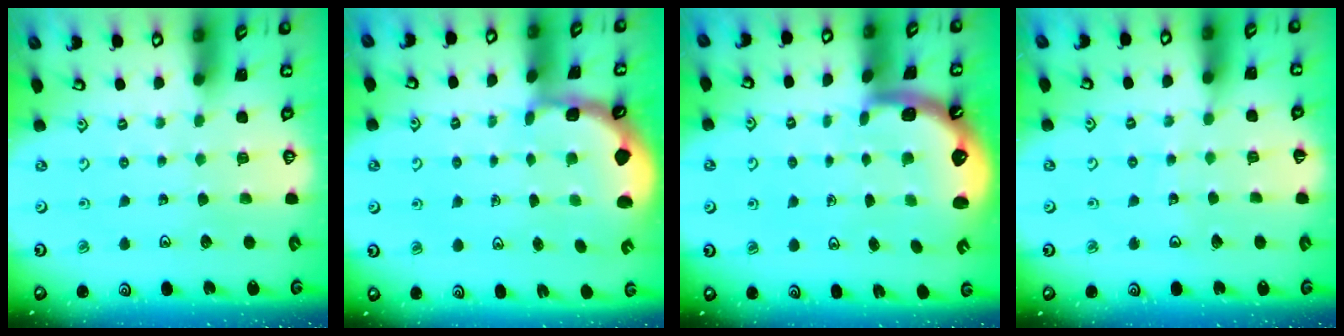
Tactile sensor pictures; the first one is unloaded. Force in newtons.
{"total": 1.8, "press": 1.8, "slide": 0.5}
{"total": 1.4, "press": 1.3, "slide": 0.6}
{"total": 5.4, "press": 5.3, "slide": 0.5}